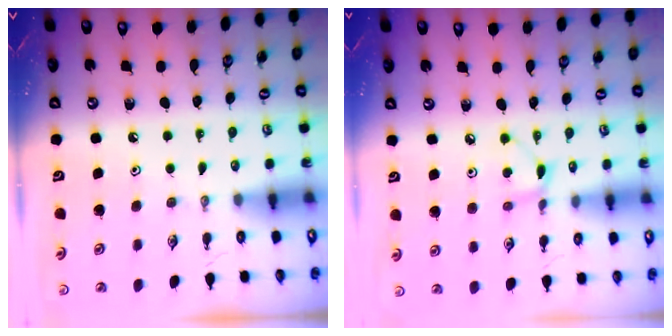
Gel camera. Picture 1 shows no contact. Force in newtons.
{"total": 5.5, "press": 5.5, "slide": 0.6}